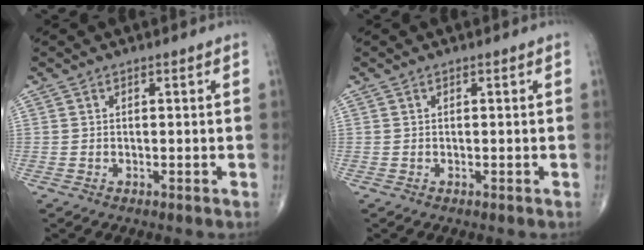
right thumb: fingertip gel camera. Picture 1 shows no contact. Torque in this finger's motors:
{"motor_torque": [-0.05, 0.04, -0.02, -0.02, 0.01]}